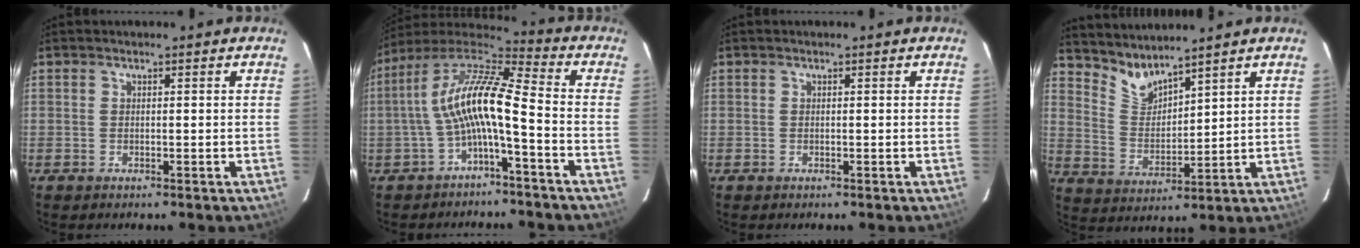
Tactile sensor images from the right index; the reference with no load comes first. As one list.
[{"total": 13.0, "force": [-2.5, 2.3, 12.5], "torque": [-0.248, 0.018, -0.054]}, {"total": 0.0}, {"total": 6.3, "force": [6.0, 0.8, 1.8], "torque": [-0.037, -0.014, 0.128]}]